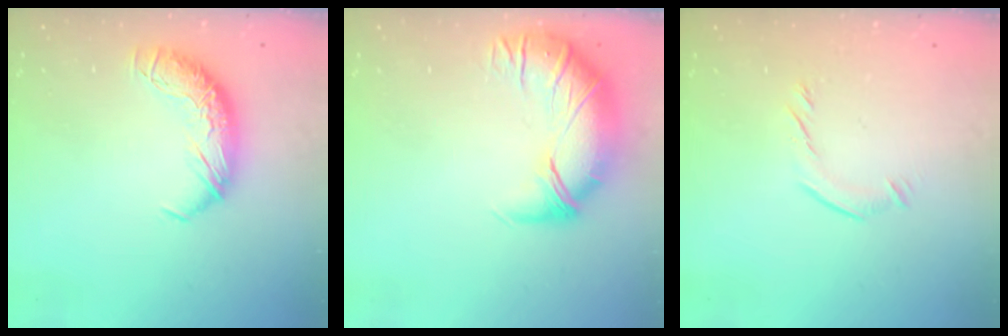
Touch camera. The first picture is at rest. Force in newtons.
{"total": 2.7, "press": 1.3, "slide": 2.4}
{"total": 5.2, "press": 5.0, "slide": 1.4}